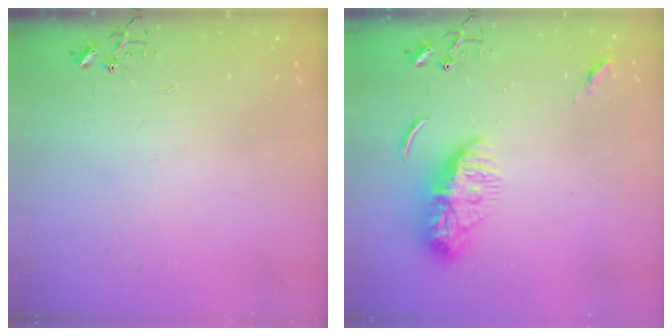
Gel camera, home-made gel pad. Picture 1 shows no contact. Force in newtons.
{"total": 12.5, "press": 12.5, "slide": 1.1}